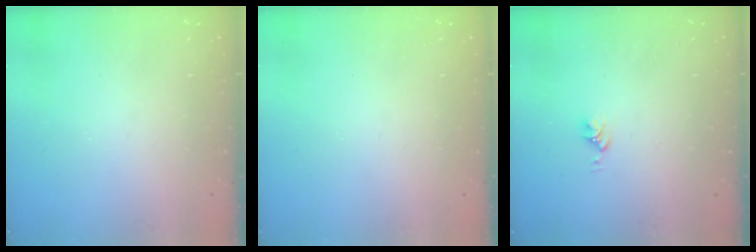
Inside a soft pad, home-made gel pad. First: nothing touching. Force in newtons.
{"total": 0.0}
{"total": 2.8, "press": 2.8, "slide": 0.4}